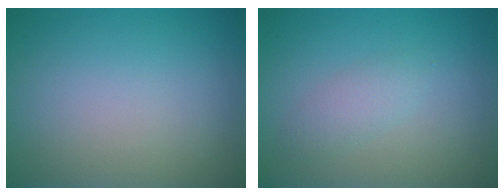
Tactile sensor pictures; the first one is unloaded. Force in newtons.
{"total": 1.7, "press": 1.7, "slide": 0.0}